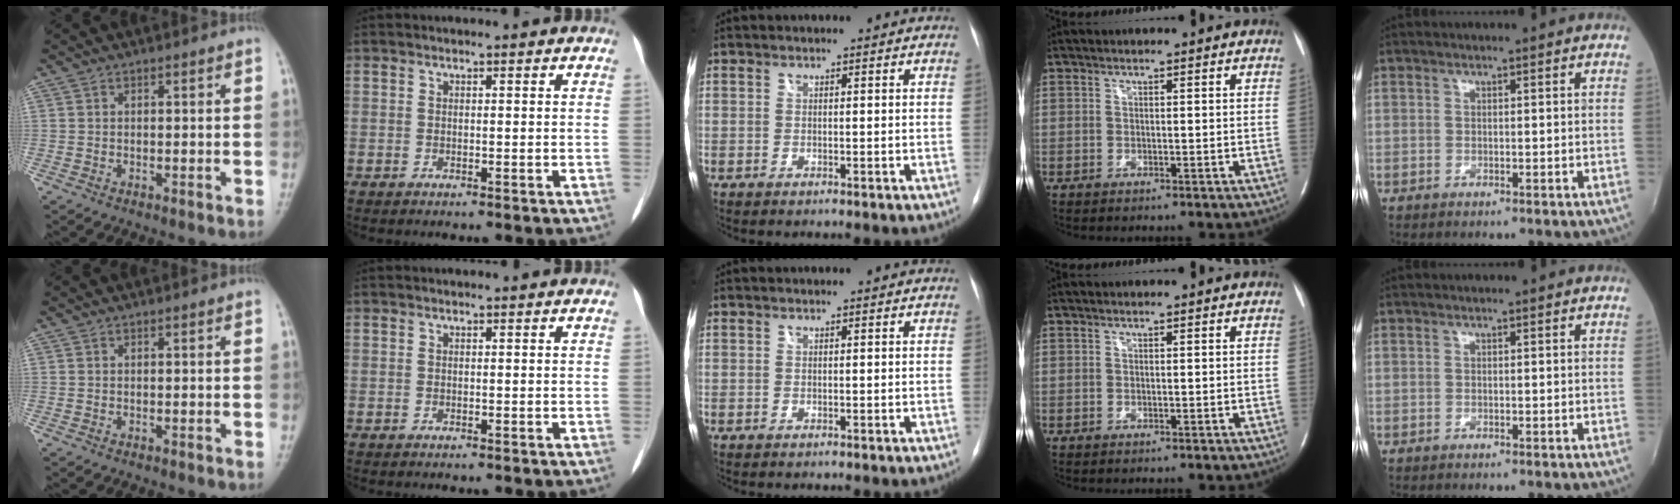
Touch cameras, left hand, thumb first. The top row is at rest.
{}